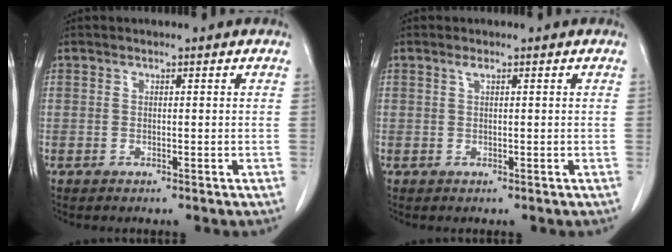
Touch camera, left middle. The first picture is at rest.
{"total": 0.7, "force": [0.4, 0.0, 0.5], "torque": [-0.012, 0.006, 0.007]}